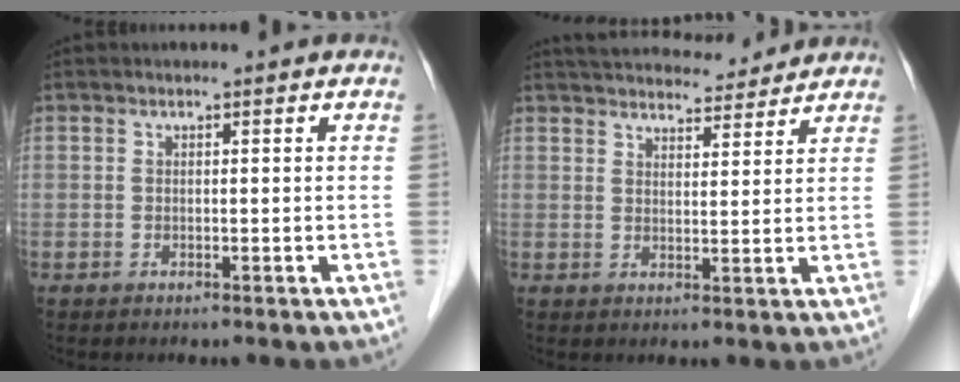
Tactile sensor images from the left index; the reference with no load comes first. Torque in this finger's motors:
{"motor_torque": [0.74, -0.94, 0.06, 0.02]}